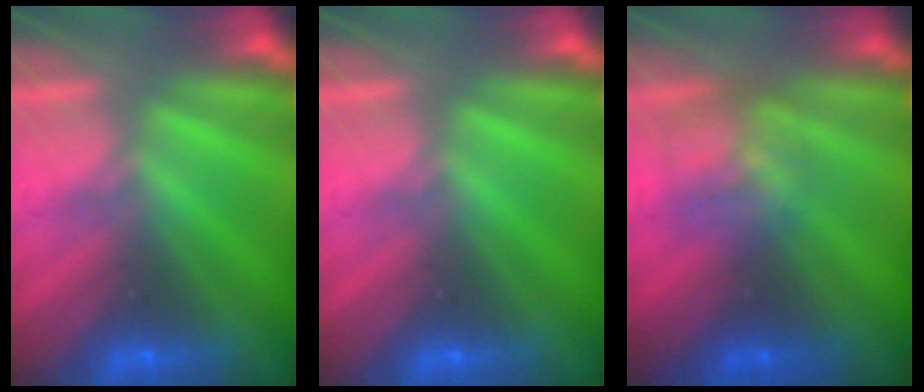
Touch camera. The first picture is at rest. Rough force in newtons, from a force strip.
{"total": 0.0}
{"total": 2.6}